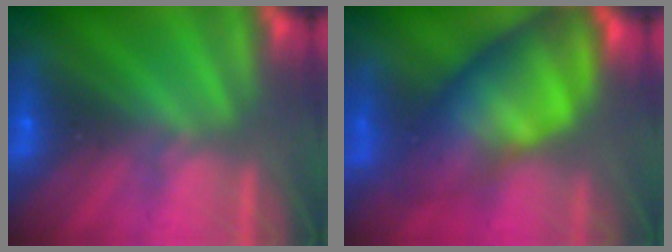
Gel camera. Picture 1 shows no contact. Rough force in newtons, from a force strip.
{"total": 11.0}